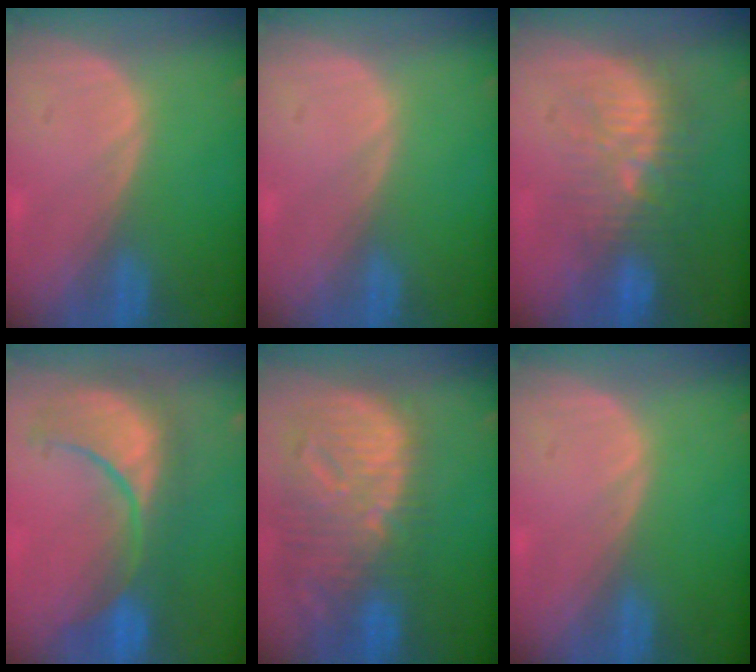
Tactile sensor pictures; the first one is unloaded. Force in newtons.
{"total": 0.0}
{"total": 9.5, "press": 9.1, "slide": 2.7}
{"total": 10.5, "press": 10.0, "slide": 3.4}
{"total": 12.7, "press": 11.0, "slide": 6.4}
{"total": 0.0}